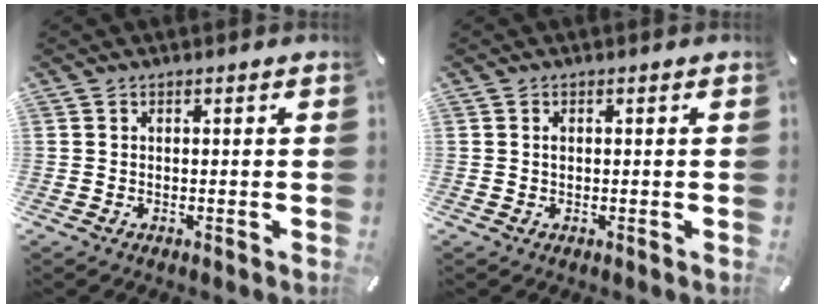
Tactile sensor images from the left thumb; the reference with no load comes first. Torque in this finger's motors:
{"motor_torque": [0.04, -0.05, 0.06, -0.12, 0.00]}